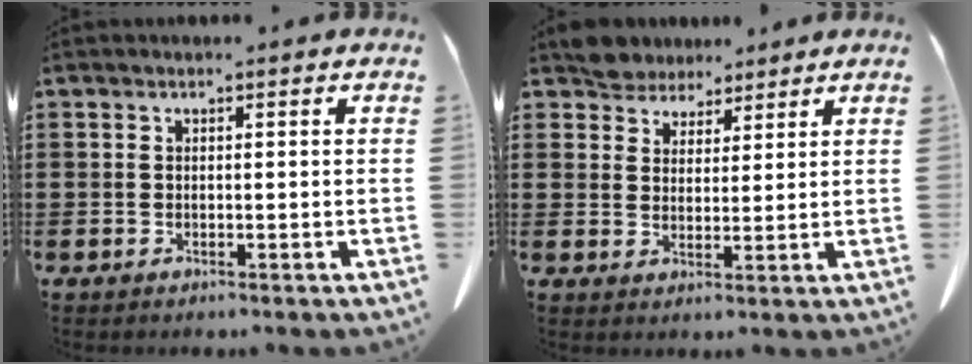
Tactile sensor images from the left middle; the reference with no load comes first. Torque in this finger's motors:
{"motor_torque": [0.52, 0.18, 0.08, 0.01]}